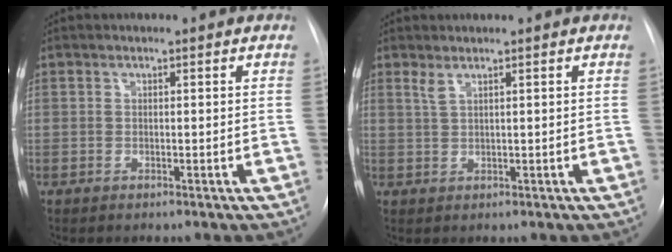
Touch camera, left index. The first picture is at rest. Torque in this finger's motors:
{"motor_torque": [0.07, -0.09, 0.02, 0.04]}